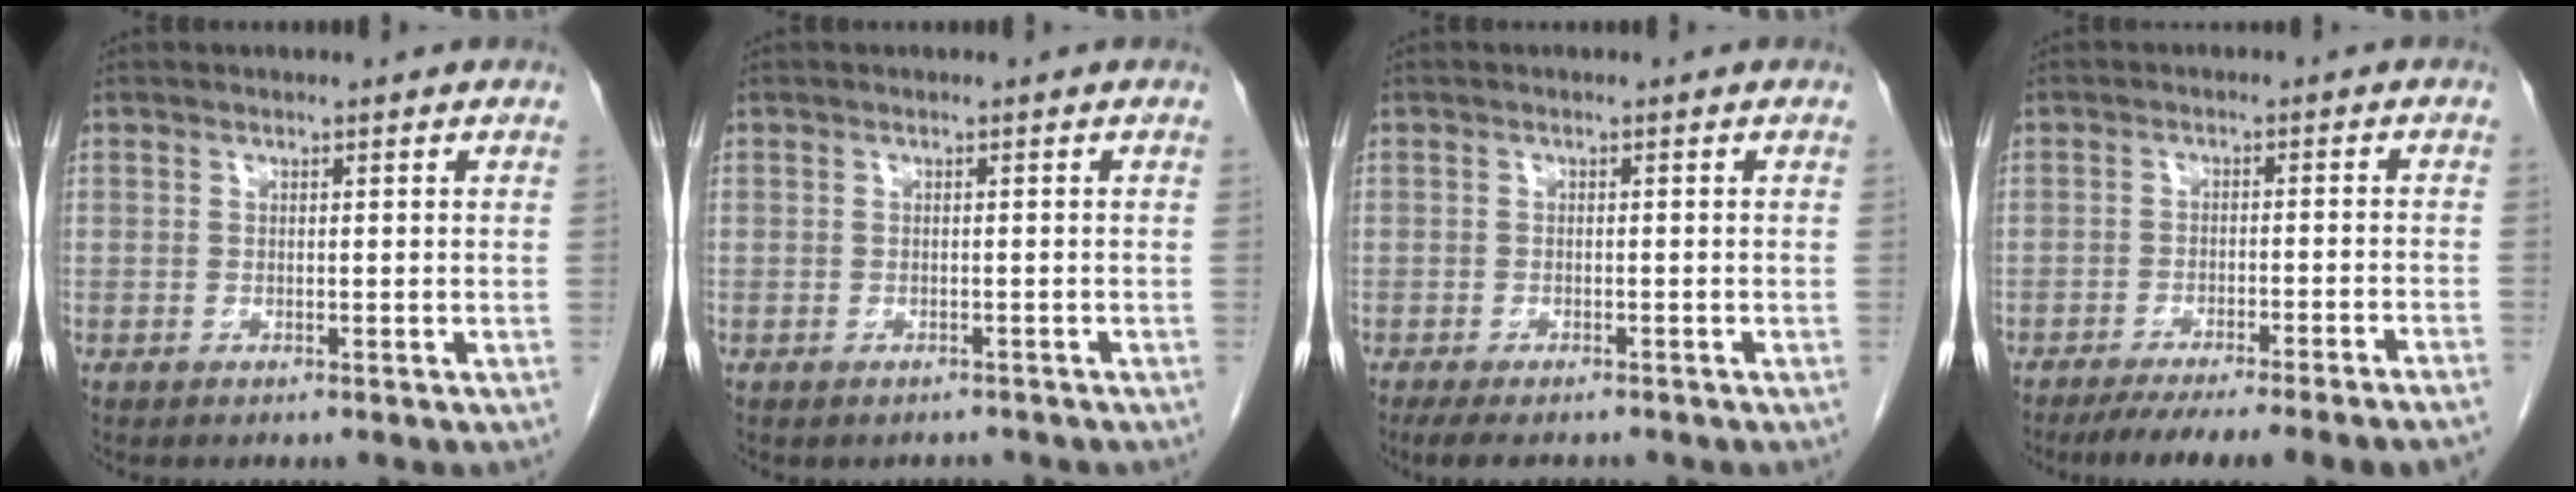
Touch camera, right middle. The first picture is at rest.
{"total": 1.6, "force": [-1.4, 0.8, 0.1], "torque": [-0.006, 0.000, -0.018]}
{"total": 6.1, "force": [-5.1, 1.8, 2.9], "torque": [-0.041, -0.010, -0.075]}
{"total": 13.4, "force": [-11.5, -0.9, 7.0], "torque": [-0.076, -0.028, -0.162]}